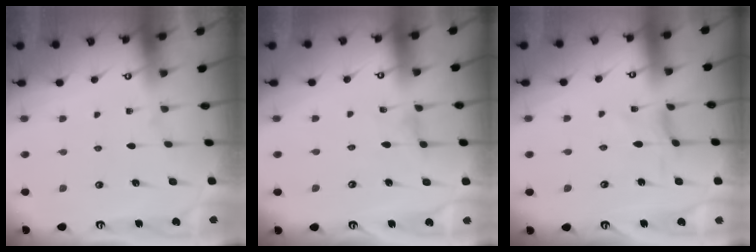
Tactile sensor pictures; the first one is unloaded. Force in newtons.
{"total": 0.0}
{"total": 0.0}